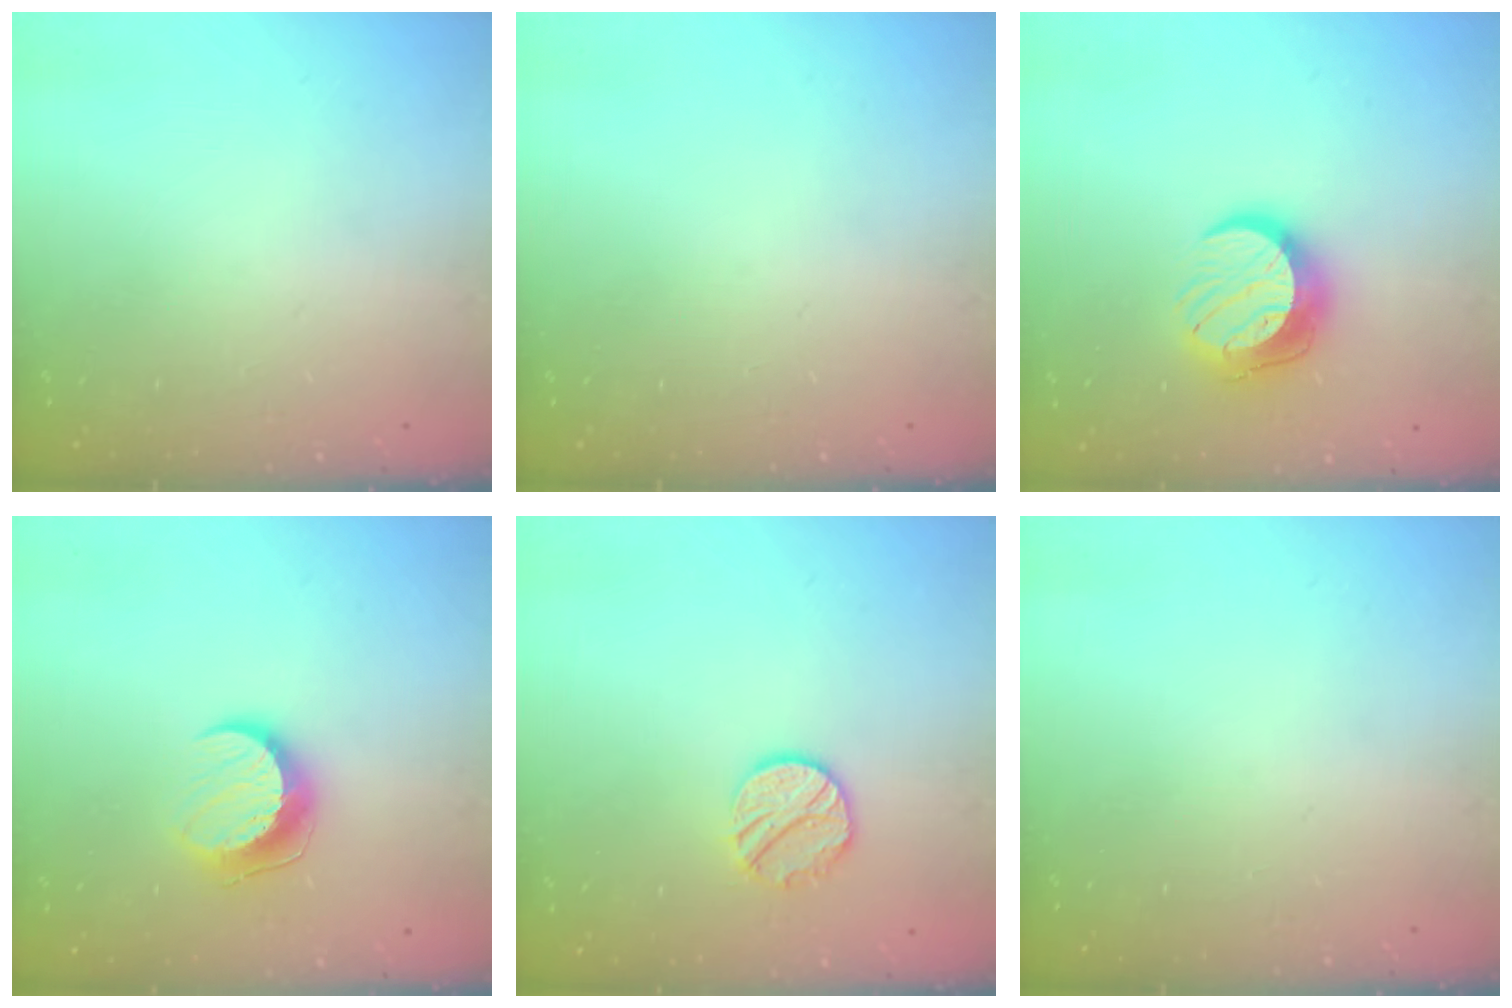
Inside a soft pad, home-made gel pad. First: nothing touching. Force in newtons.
{"total": 0.0}
{"total": 12.6, "press": 12.6, "slide": 0.6}
{"total": 9.8, "press": 9.8, "slide": 0.1}
{"total": 10.1, "press": 10.1, "slide": 0.4}
{"total": 0.0}